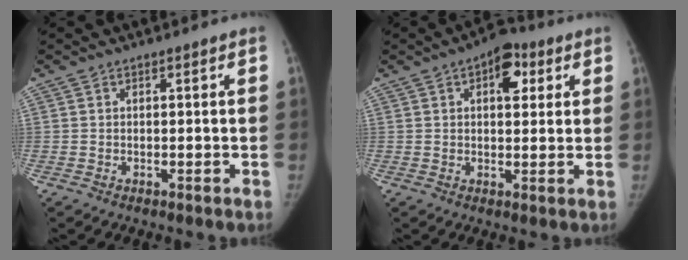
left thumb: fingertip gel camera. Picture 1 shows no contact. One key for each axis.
{"total": 7.8, "fx": 3.2, "fy": 4.3, "fz": 5.7, "tx": -0.047, "ty": -0.002, "tz": 0.038}